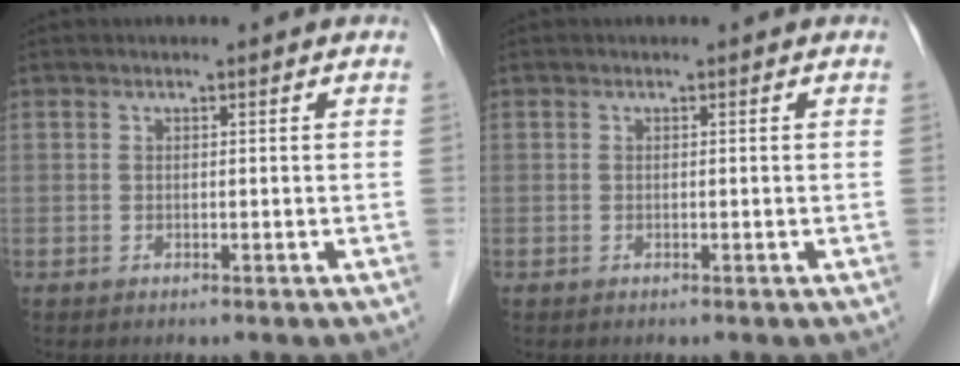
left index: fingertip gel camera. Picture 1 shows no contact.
{"total": 0.0}